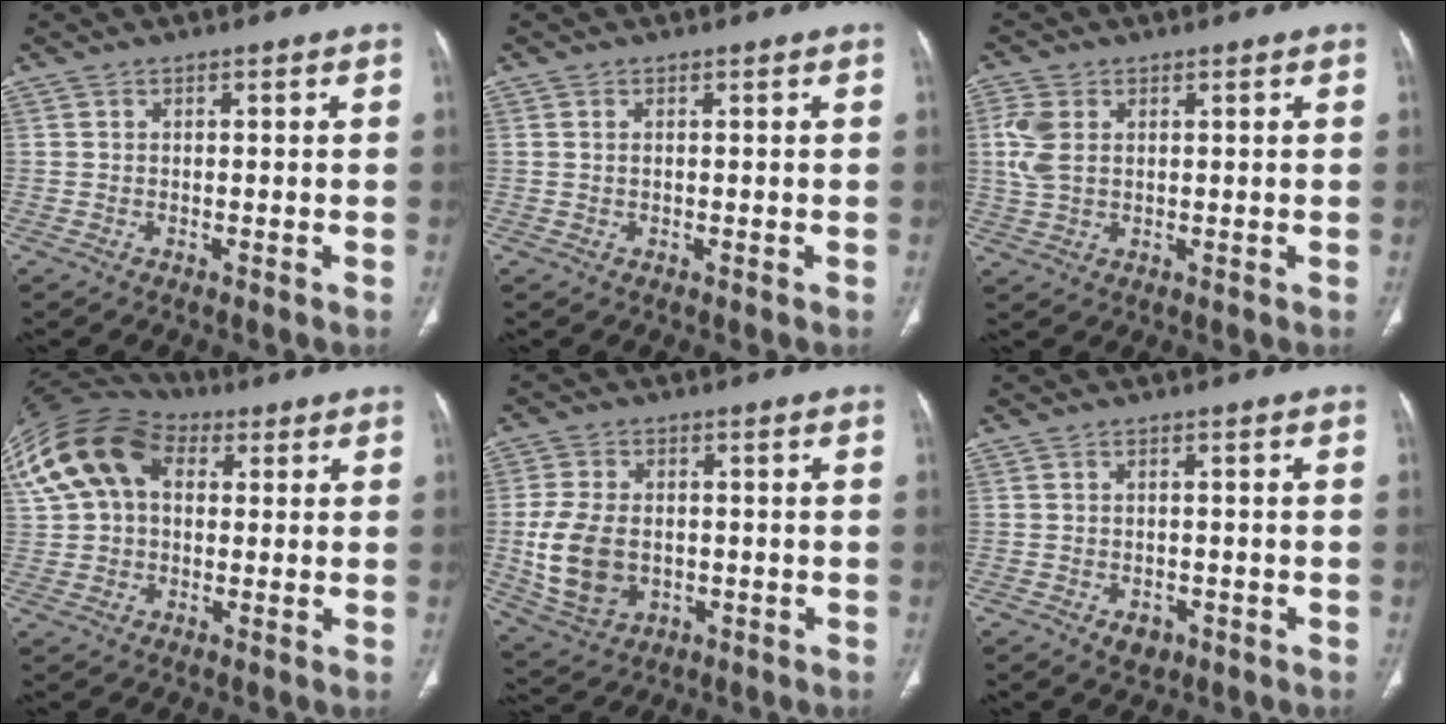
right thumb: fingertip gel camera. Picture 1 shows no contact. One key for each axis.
{"total": 0.5, "fx": 0.1, "fy": 0.3, "fz": 0.4, "tx": -0.013, "ty": 0.000, "tz": 0.003}
{"total": 5.7, "fx": 1.1, "fy": 3.8, "fz": 4.1, "tx": -0.104, "ty": 0.005, "tz": 0.025}
{"total": 17.7, "fx": 5.3, "fy": 12.1, "fz": 11.8, "tx": -0.243, "ty": 0.040, "tz": 0.089}
{"total": 12.0, "fx": -1.0, "fy": 8.4, "fz": 8.5, "tx": -0.159, "ty": 0.000, "tz": -0.005}
{"total": 3.0, "fx": -1.3, "fy": 2.1, "fz": 1.6, "tx": -0.011, "ty": 0.003, "tz": -0.010}